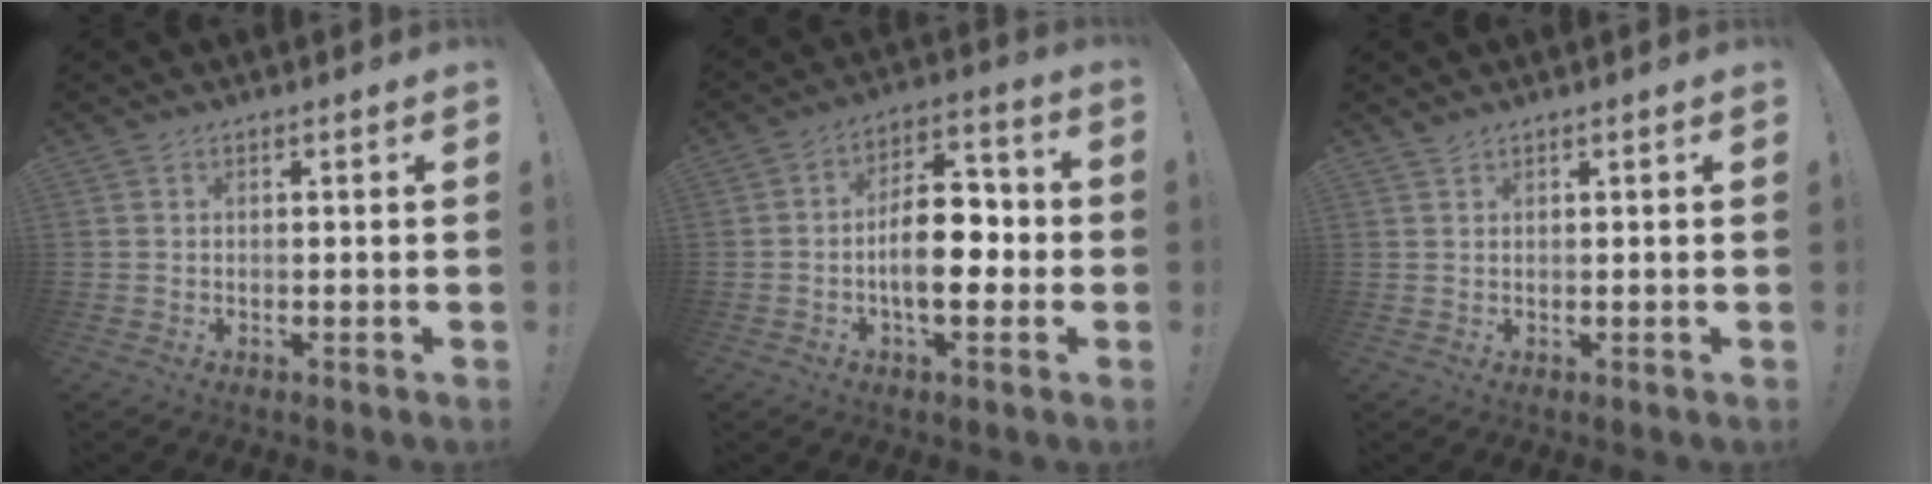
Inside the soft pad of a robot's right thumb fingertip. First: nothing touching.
{"total": 14.6, "force": [-2.6, 7.5, 12.2], "torque": [-0.193, 0.019, -0.048]}
{"total": 1.2, "force": [1.2, 0.3, 0.4], "torque": [-0.003, -0.002, 0.021]}